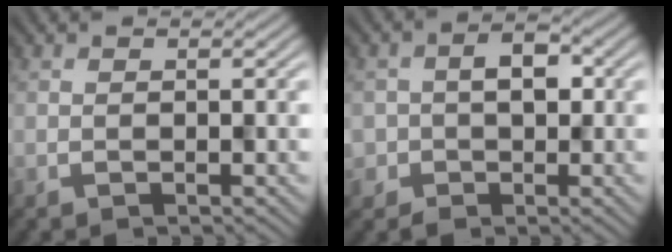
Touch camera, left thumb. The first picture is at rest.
{"total": 3.6, "force": [-0.7, 3.1, 1.8], "torque": [-0.021, 0.003, -0.018]}